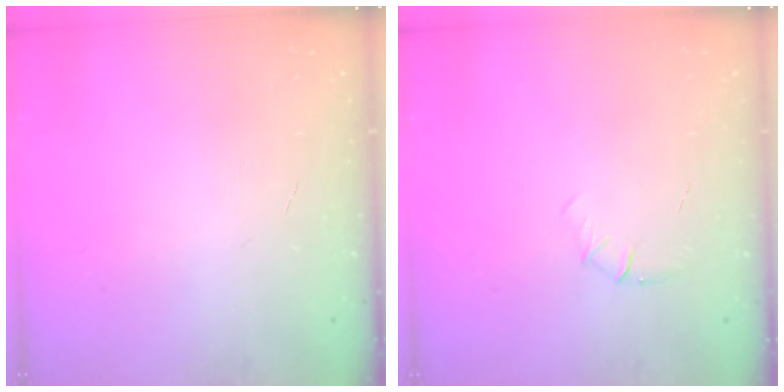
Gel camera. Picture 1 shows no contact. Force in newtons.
{"total": 5.2, "press": 4.9, "slide": 1.6}